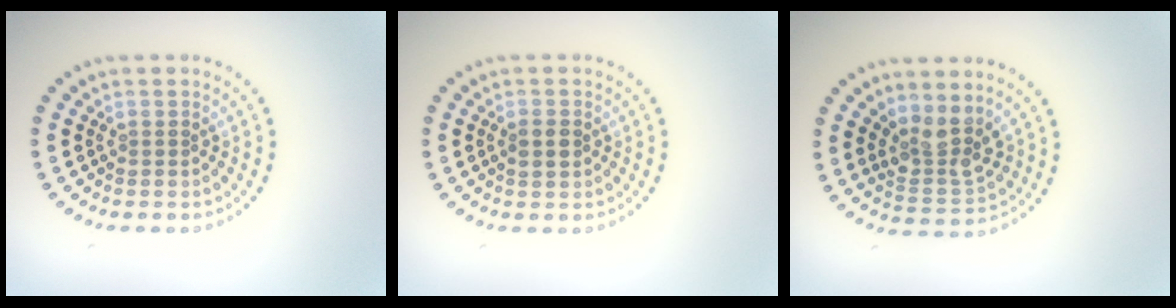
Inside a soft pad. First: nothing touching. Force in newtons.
{"total": 1.5, "press": 1.5, "slide": 0.2}
{"total": 3.7, "press": 3.3, "slide": 1.7}